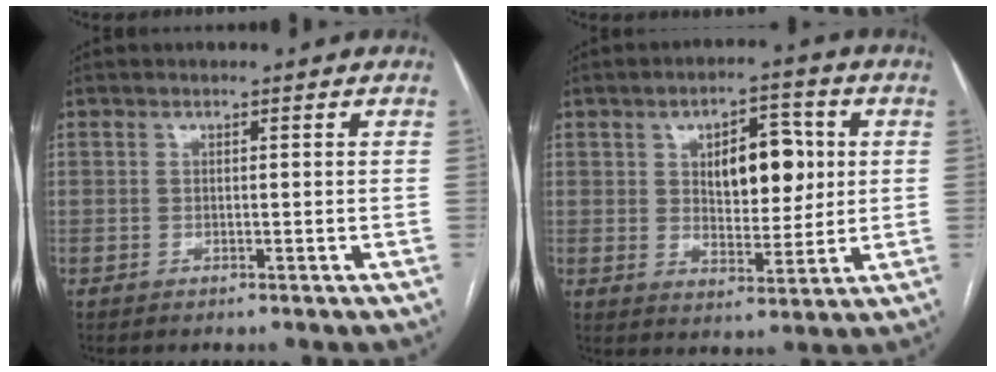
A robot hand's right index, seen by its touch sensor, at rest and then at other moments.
{"total": 9.6, "force": [2.2, 4.6, 8.1], "torque": [-0.114, 0.011, 0.040]}